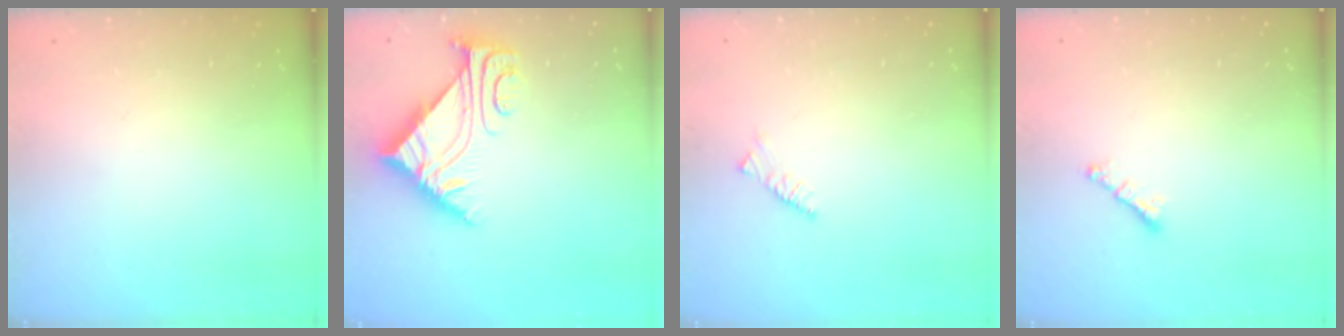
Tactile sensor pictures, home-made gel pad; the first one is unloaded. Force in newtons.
{"total": 6.6, "press": 6.6, "slide": 0.7}
{"total": 2.4, "press": 2.3, "slide": 0.6}
{"total": 0.8, "press": 0.7, "slide": 0.4}